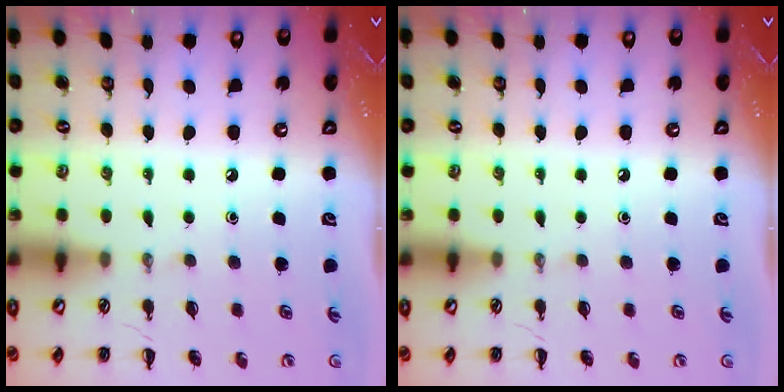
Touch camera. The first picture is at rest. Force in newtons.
{"total": 0.0}